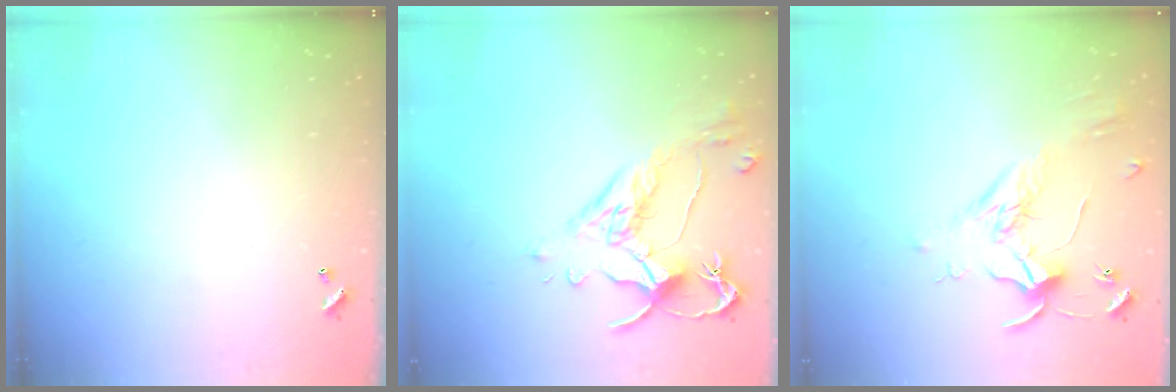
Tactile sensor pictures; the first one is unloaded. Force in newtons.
{"total": 2.5, "press": 2.1, "slide": 1.2}
{"total": 1.6, "press": 1.6, "slide": 0.4}